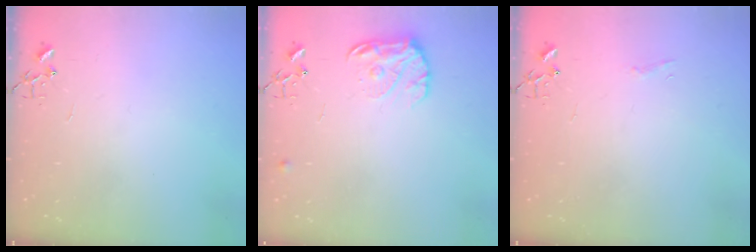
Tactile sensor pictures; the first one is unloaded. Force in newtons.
{"total": 11.5, "press": 11.5, "slide": 0.6}
{"total": 4.2, "press": 4.2, "slide": 0.3}